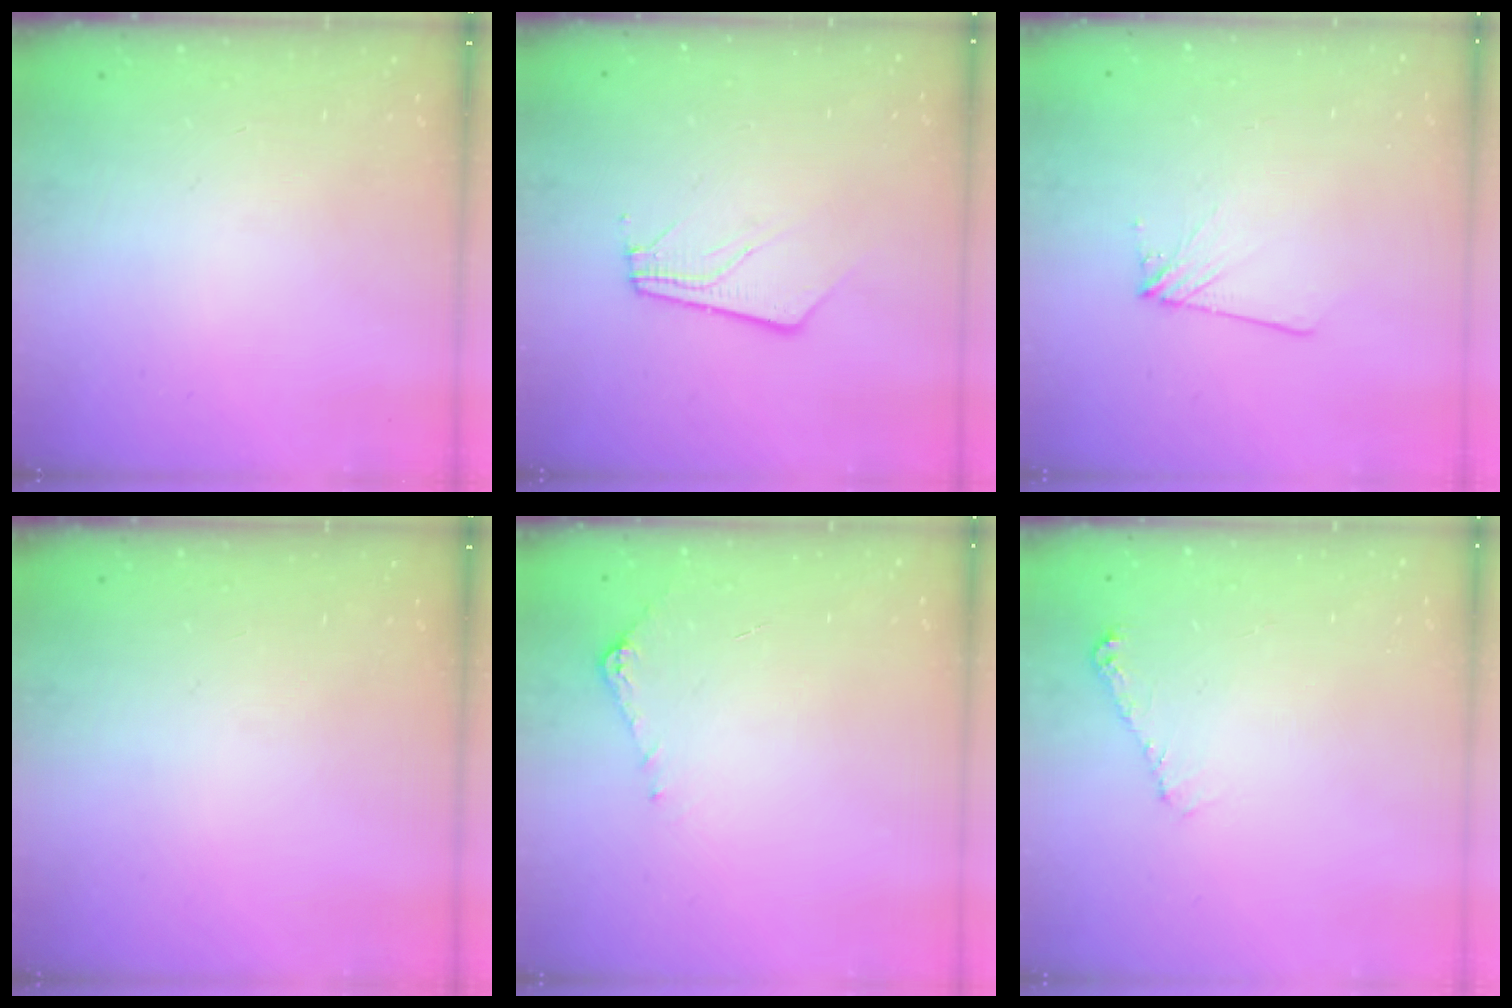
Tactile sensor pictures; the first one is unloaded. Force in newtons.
{"total": 3.7, "press": 3.7, "slide": 0.2}
{"total": 4.3, "press": 4.2, "slide": 0.6}
{"total": 0.0}
{"total": 5.1, "press": 5.0, "slide": 0.7}
{"total": 5.3, "press": 5.2, "slide": 0.8}